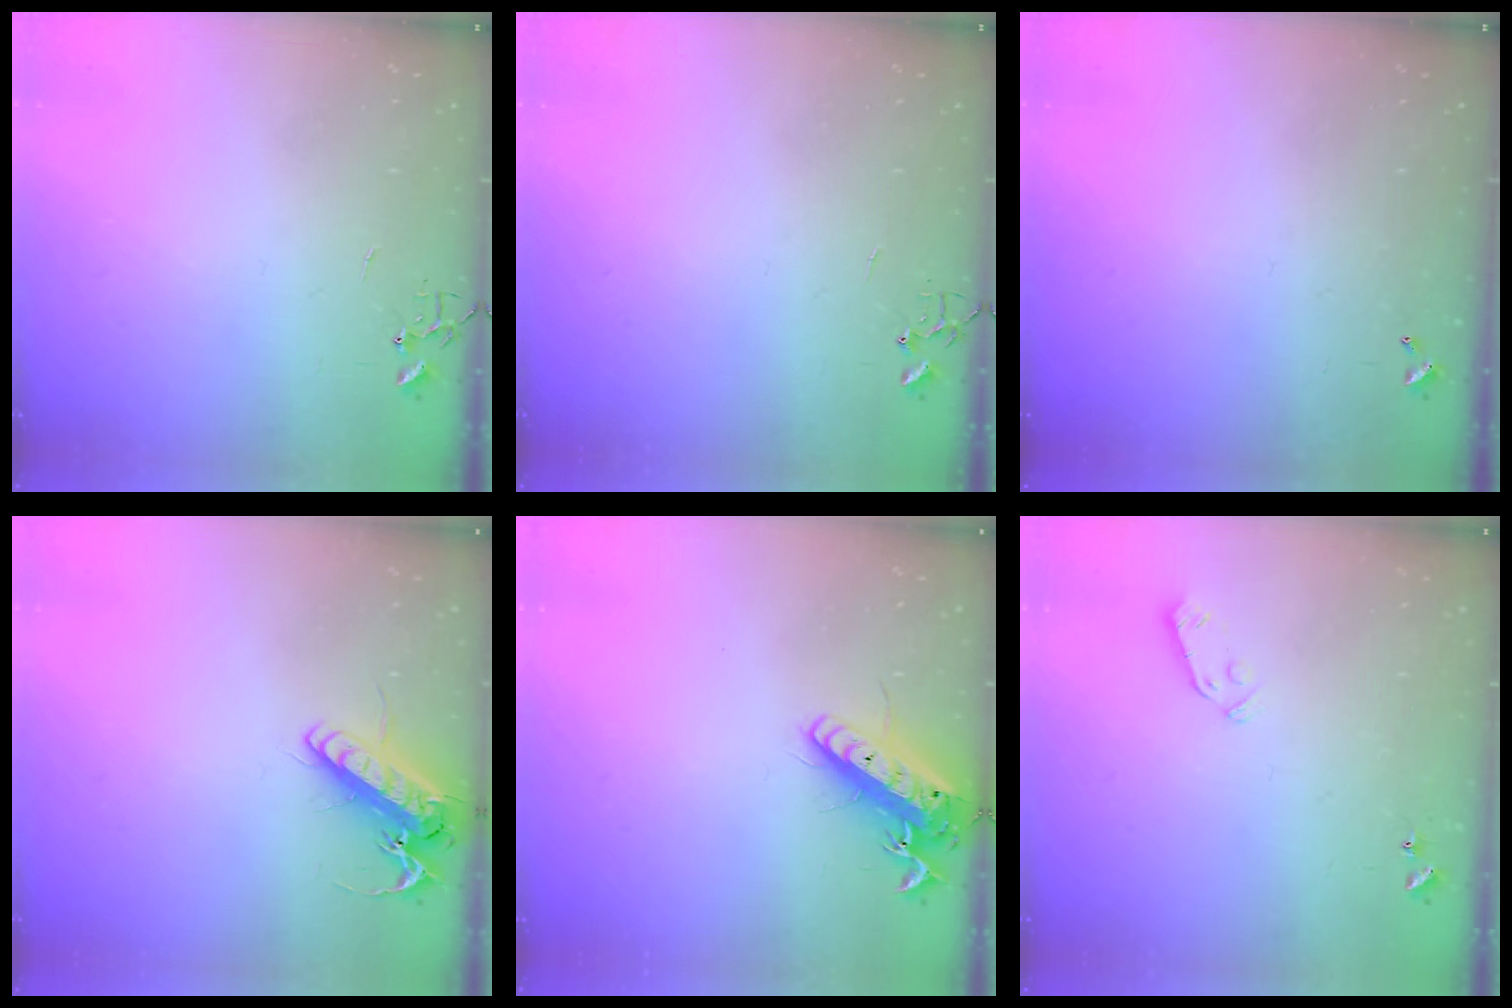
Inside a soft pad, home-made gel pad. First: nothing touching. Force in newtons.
{"total": 0.0}
{"total": 0.0}
{"total": 14.1, "press": 13.9, "slide": 2.6}
{"total": 15.2, "press": 14.9, "slide": 3.0}
{"total": 3.9, "press": 3.8, "slide": 0.9}